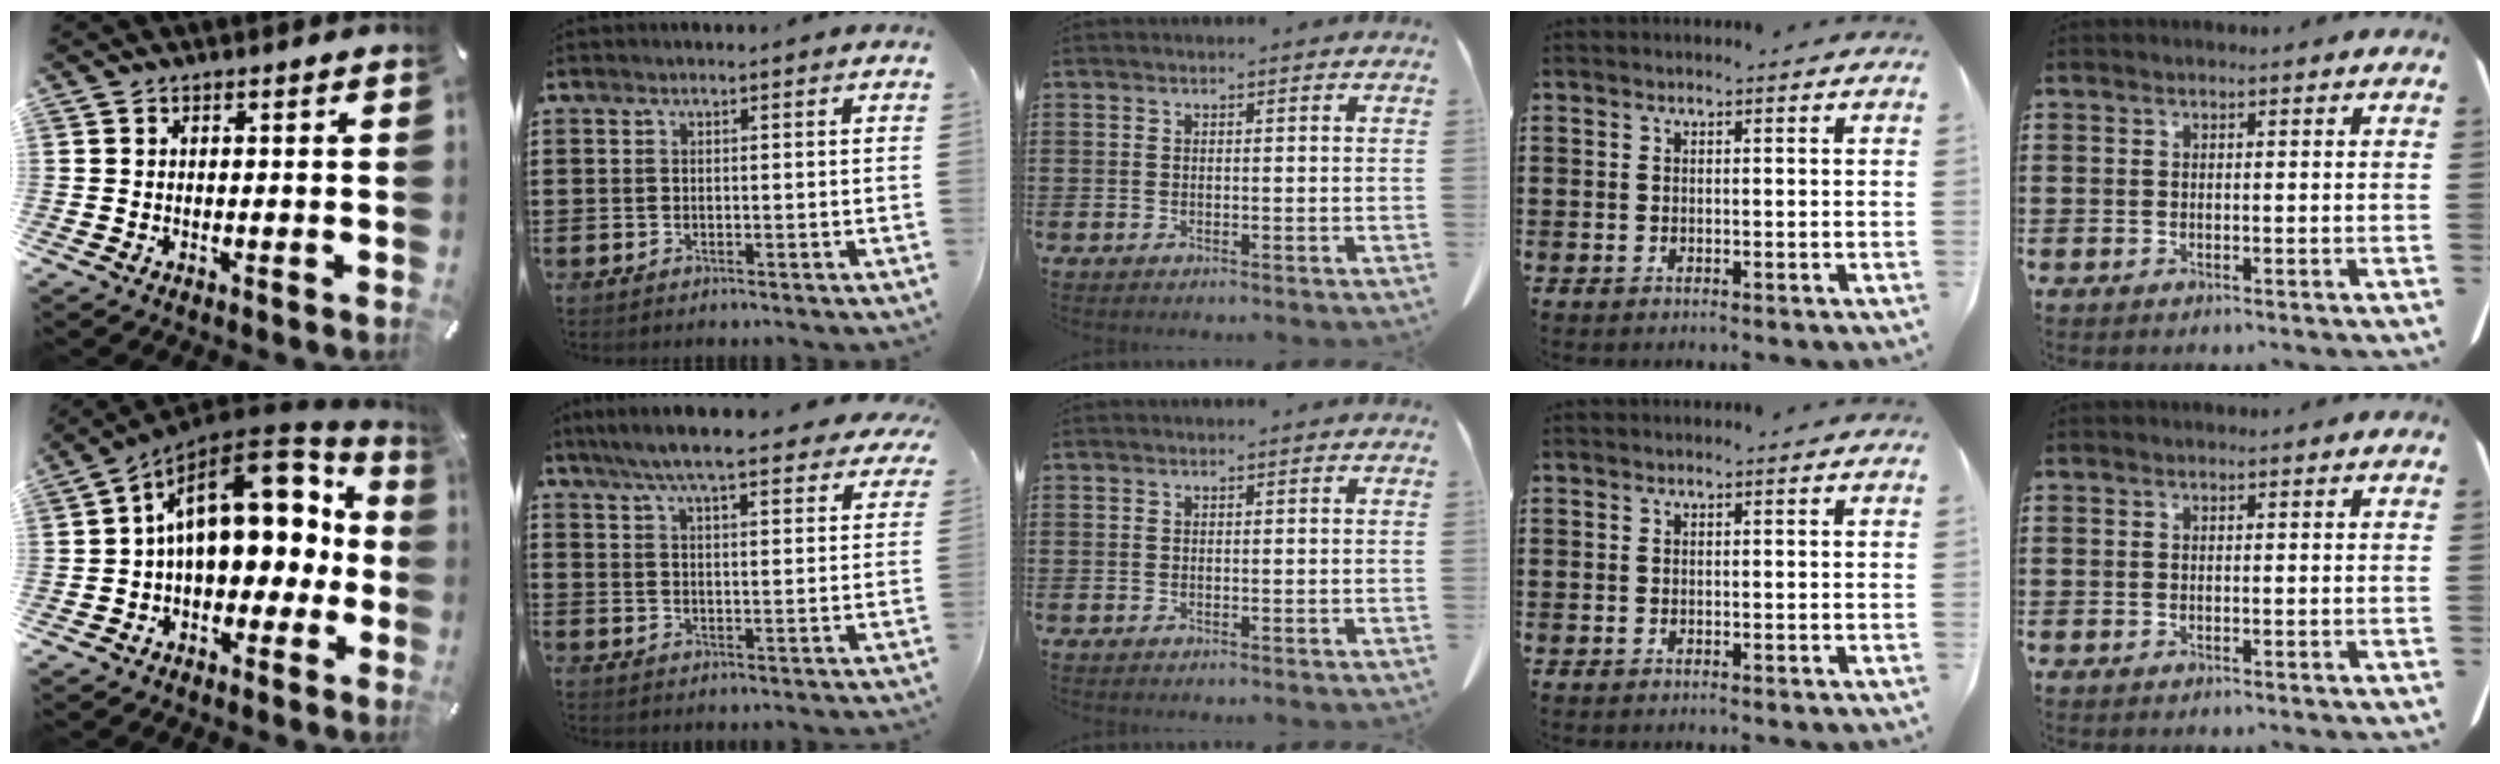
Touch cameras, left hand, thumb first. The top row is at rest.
{"thumb": {"total": 20.6, "force": [5.6, 12.5, 15.3], "torque": [-0.219, -0.023, 0.105]}, "index": {"total": 7.5, "force": [6.7, 0.2, 3.2], "torque": [-0.088, -0.029, 0.119]}}